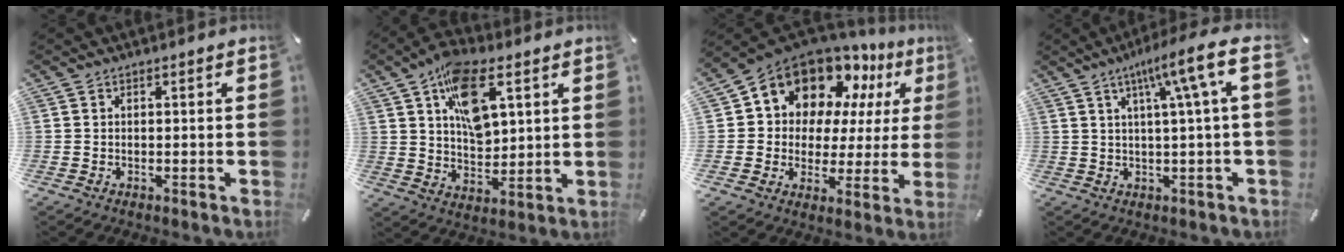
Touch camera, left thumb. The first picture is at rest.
{"total": 13.5, "force": [5.9, 7.6, 9.4], "torque": [-0.144, -0.012, 0.106]}
{"total": 14.1, "force": [10.3, 8.8, 3.9], "torque": [-0.089, -0.083, 0.191]}
{"total": 11.7, "force": [3.7, 0.8, 11.0], "torque": [-0.175, -0.019, 0.055]}